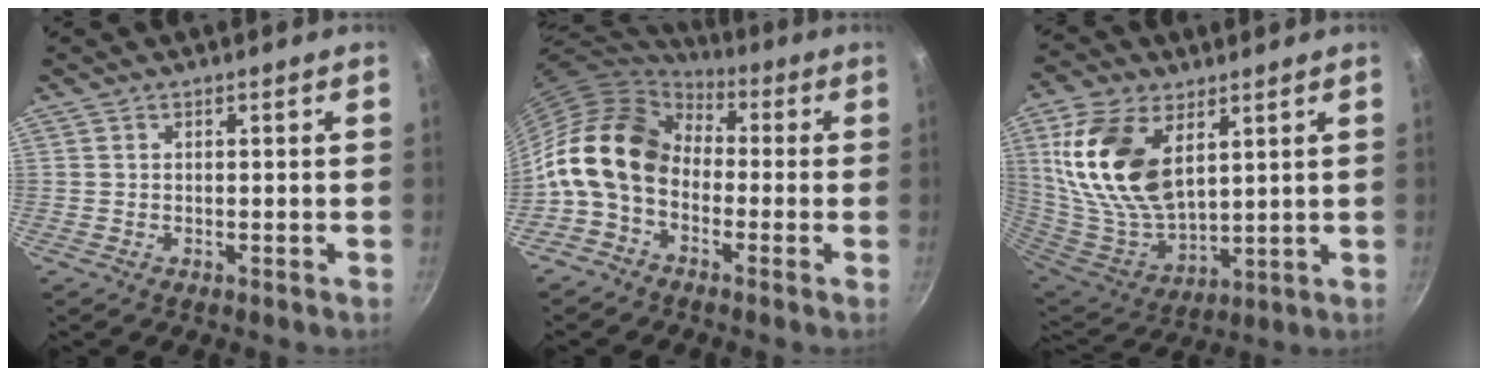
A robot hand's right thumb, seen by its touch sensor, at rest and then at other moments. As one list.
[{"total": 15.5, "force": [-0.6, 12.1, 9.8], "torque": [-0.148, 0.042, -0.030]}, {"total": 19.5, "force": [7.0, 11.3, 14.3], "torque": [-0.272, -0.038, 0.147]}]